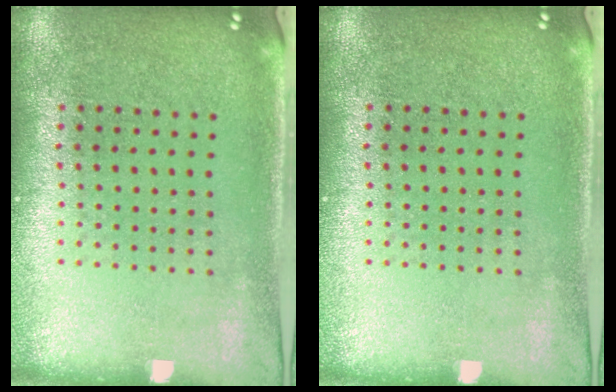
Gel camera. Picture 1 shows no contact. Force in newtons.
{"total": 0.0}